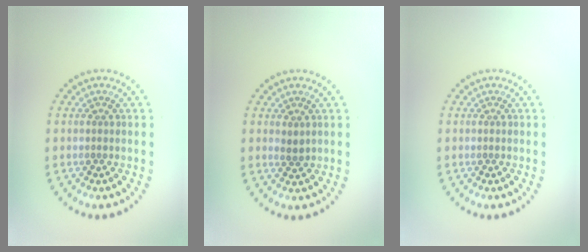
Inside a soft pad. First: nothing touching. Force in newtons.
{"total": 0.9, "press": 0.8, "slide": 0.4}
{"total": 0.0}